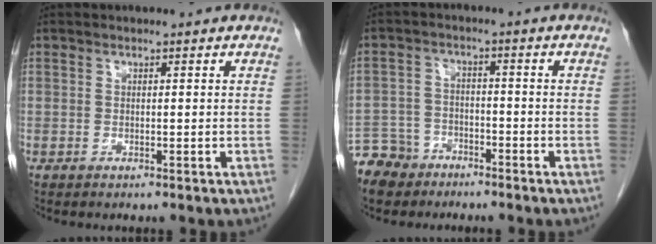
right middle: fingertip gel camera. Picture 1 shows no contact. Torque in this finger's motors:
{"motor_torque": [0.51, -0.51, 0.17, 0.00]}